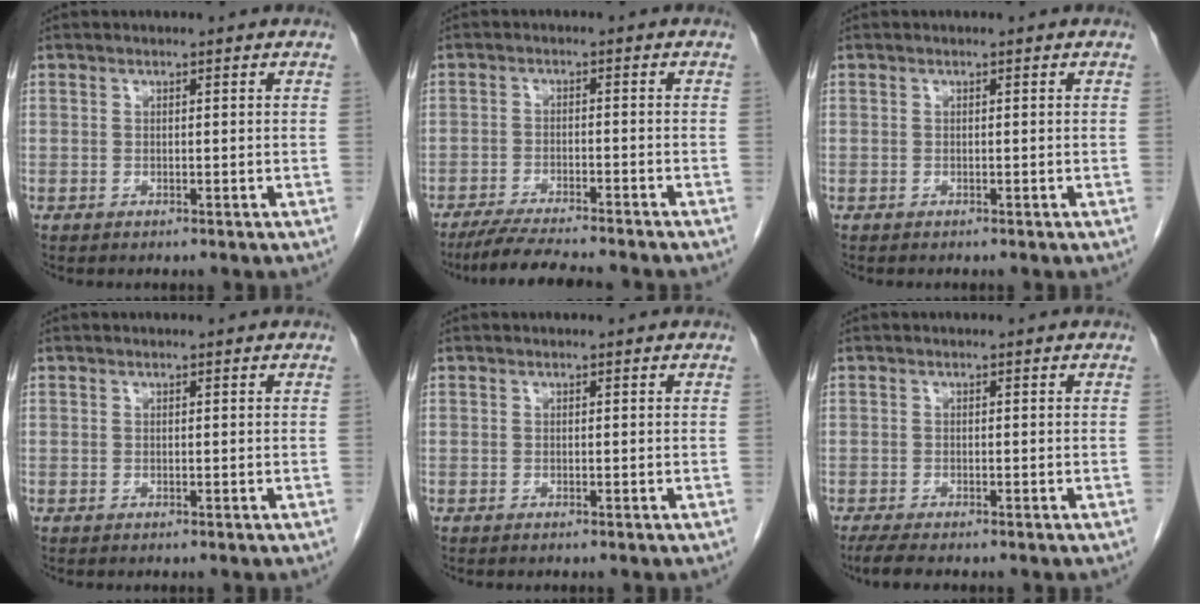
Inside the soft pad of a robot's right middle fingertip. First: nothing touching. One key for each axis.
{"total": 9.8, "fx": -8.6, "fy": 0.2, "fz": 4.7, "tx": -0.070, "ty": -0.022, "tz": -0.135}
{"total": 0.0}
{"total": 0.0}
{"total": 0.0}
{"total": 3.2, "fx": -2.5, "fy": 0.4, "fz": 1.9, "tx": -0.038, "ty": -0.010, "tz": -0.041}